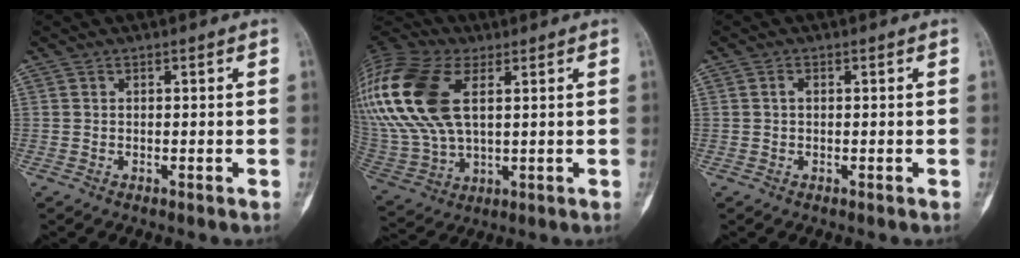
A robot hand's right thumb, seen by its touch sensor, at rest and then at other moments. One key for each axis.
{"total": 26.3, "fx": 7.9, "fy": 14.8, "fz": 20.2, "tx": -0.486, "ty": 0.011, "tz": 0.153}
{"total": 0.7, "fx": 0.0, "fy": 0.4, "fz": 0.5, "tx": -0.007, "ty": 0.001, "tz": -0.002}